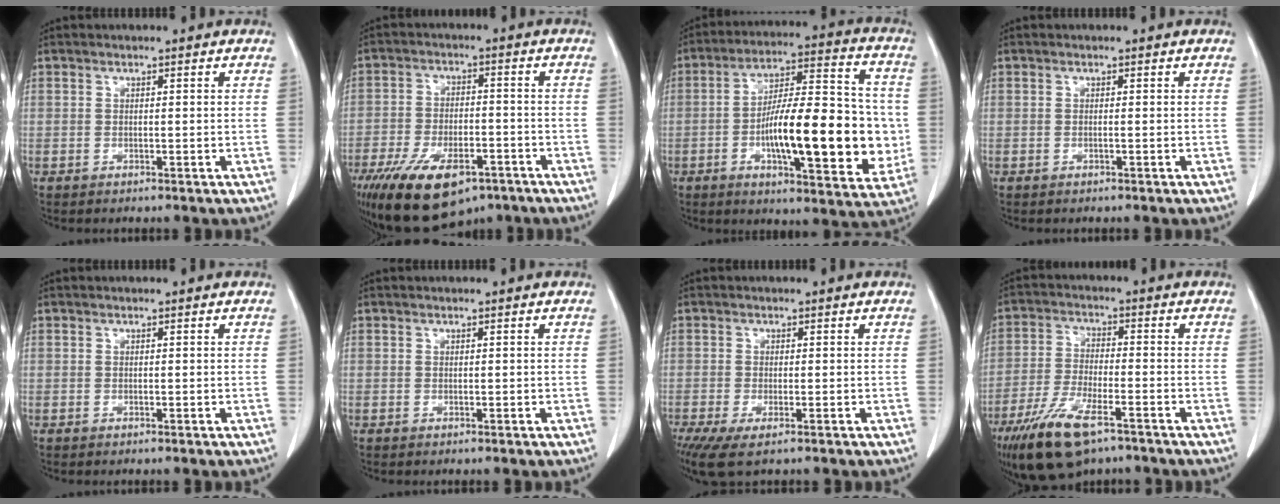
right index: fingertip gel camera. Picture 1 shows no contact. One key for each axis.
{"total": 16.5, "fx": -10.4, "fy": 7.3, "fz": 10.4, "tx": -0.214, "ty": -0.016, "tz": -0.167}
{"total": 20.2, "fx": -3.0, "fy": 5.3, "fz": 19.2, "tx": -0.290, "ty": 0.014, "tz": -0.042}
{"total": 0.0}
{"total": 0.0}
{"total": 0.0}
{"total": 5.4, "fx": -3.3, "fy": 1.6, "fz": 4.0, "tx": -0.069, "ty": -0.016, "tz": -0.054}
{"total": 12.1, "fx": -7.8, "fy": 3.6, "fz": 8.4, "tx": -0.165, "ty": -0.022, "tz": -0.139}